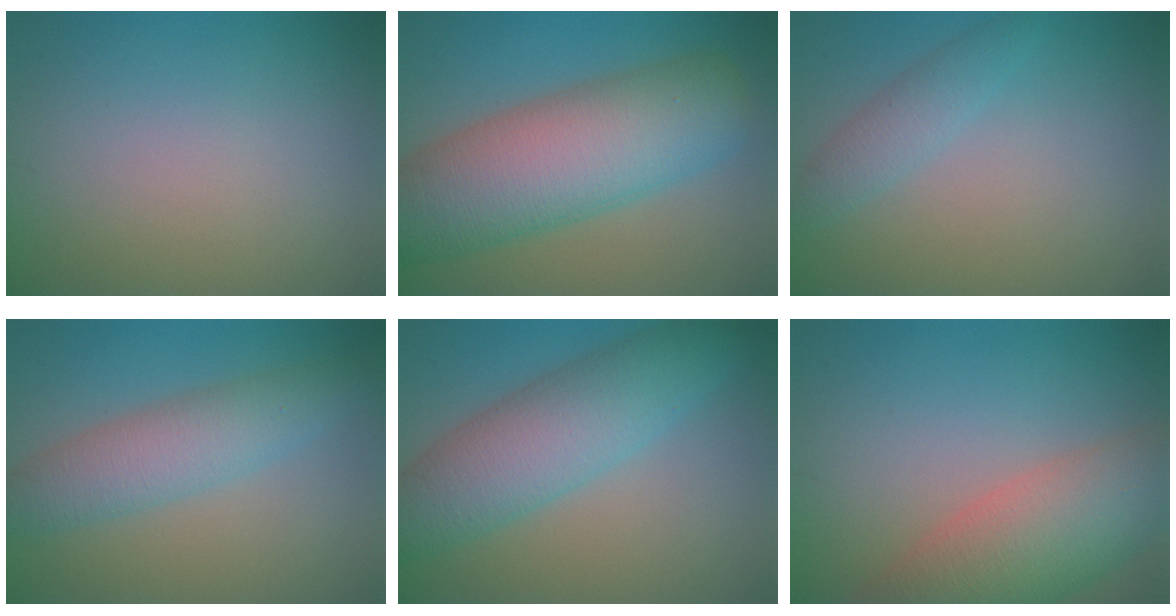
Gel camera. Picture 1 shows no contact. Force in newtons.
{"total": 12.0, "press": 12.0, "slide": 0.5}
{"total": 2.3, "press": 2.3, "slide": 0.2}
{"total": 5.0, "press": 5.0, "slide": 0.1}
{"total": 8.0, "press": 8.0, "slide": 0.1}
{"total": 8.9, "press": 8.9, "slide": 0.4}